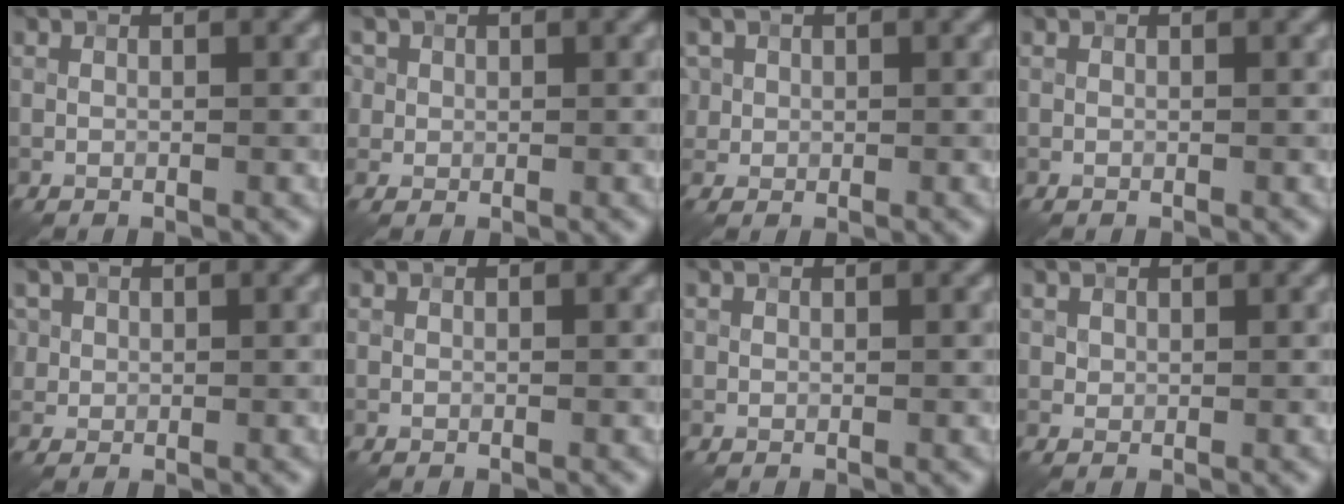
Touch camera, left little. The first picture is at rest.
{"total": 2.5, "force": [1.1, 2.1, 0.7], "torque": [-0.008, 0.015, 0.008]}
{"total": 2.0, "force": [0.7, 1.8, 0.3], "torque": [-0.009, 0.012, 0.010]}
{"total": 0.0}
{"total": 2.0, "force": [0.9, 1.8, 0.4], "torque": [-0.010, 0.012, 0.011]}
{"total": 0.0}
{"total": 0.0}
{"total": 0.8, "force": [0.6, 0.6, -0.1], "torque": [0.000, 0.005, 0.008]}